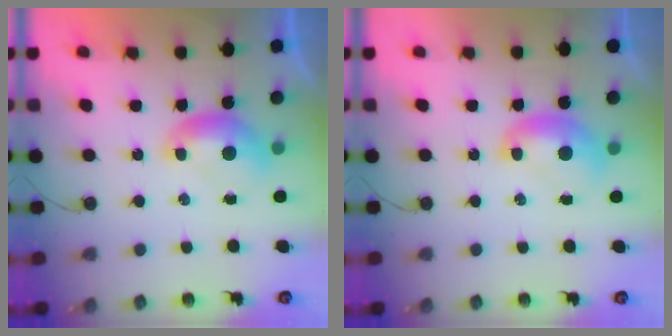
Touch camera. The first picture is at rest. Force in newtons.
{"total": 1.6, "press": 1.6, "slide": 0.1}